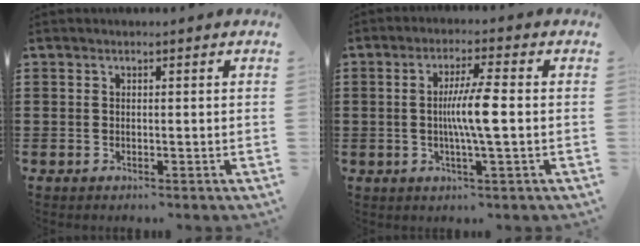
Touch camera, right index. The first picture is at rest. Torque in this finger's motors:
{"motor_torque": [0.32, -0.09, 0.39, 0.14]}